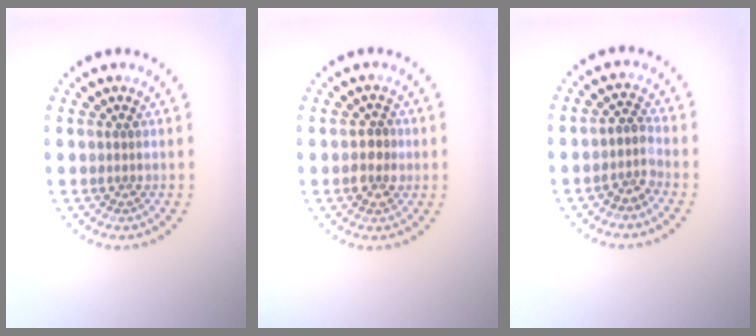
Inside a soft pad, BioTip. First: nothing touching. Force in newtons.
{"total": 2.1, "press": 2.1, "slide": 0.5}
{"total": 1.9, "press": 1.5, "slide": 1.1}